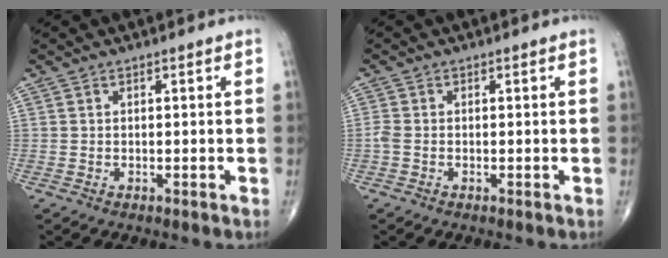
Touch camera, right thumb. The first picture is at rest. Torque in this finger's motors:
{"motor_torque": [0.01, -0.24, 0.06, -0.18, -0.05]}